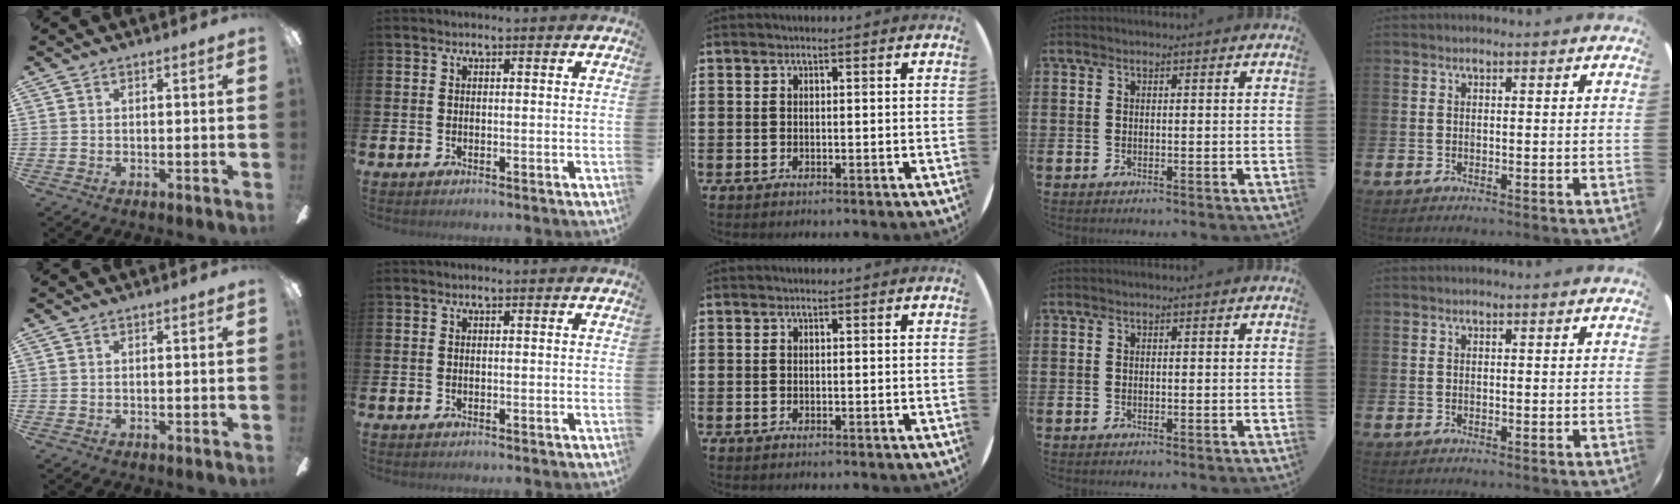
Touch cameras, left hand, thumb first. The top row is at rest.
{}